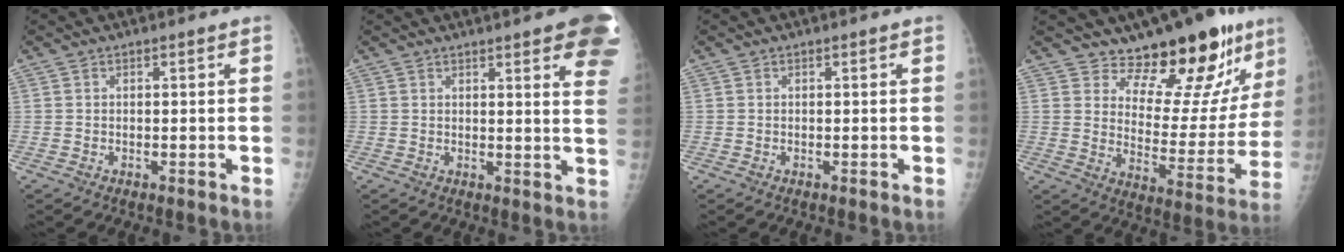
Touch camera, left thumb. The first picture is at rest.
{"total": 14.4, "force": [8.3, 3.1, 11.3], "torque": [-0.120, -0.027, 0.082]}
{"total": 0.0}
{"total": 17.3, "force": [13.4, 6.5, 8.7], "torque": [-0.066, -0.119, 0.189]}